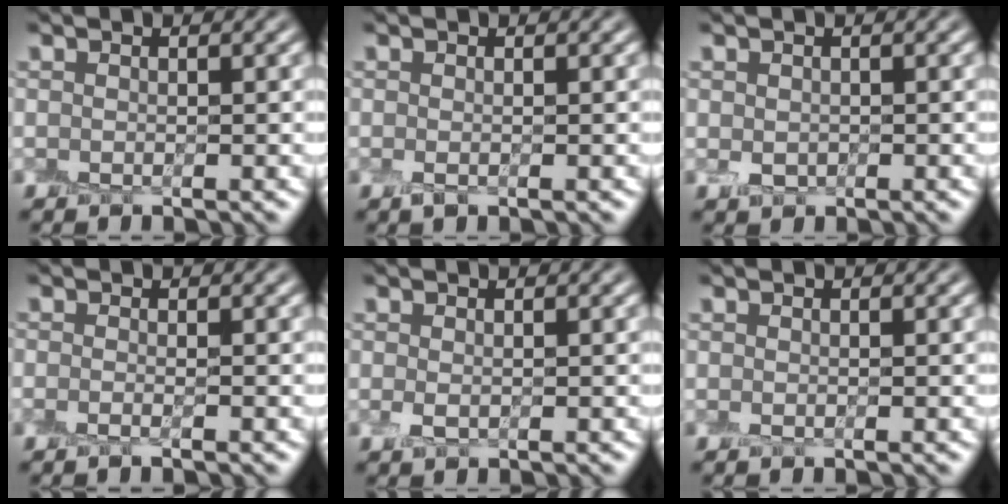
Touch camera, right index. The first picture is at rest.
{"total": 0.7, "force": [-0.2, 0.2, 0.6], "torque": [-0.015, -0.005, -0.003]}
{"total": 1.2, "force": [0.0, 1.0, 0.7], "torque": [-0.014, -0.001, 0.001]}
{"total": 1.0, "force": [-0.5, 0.1, 0.9], "torque": [-0.019, -0.007, -0.012]}
{"total": 1.1, "force": [-0.1, 0.7, 0.9], "torque": [-0.022, -0.002, -0.002]}
{"total": 0.0}